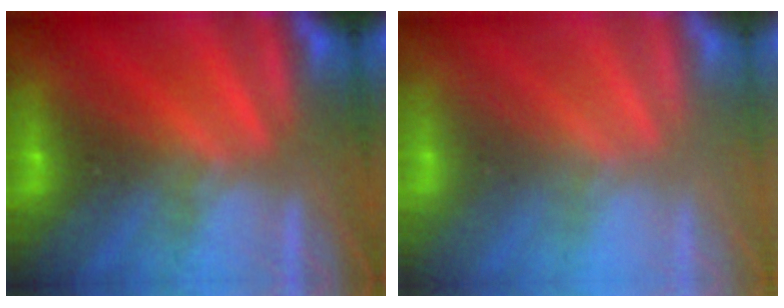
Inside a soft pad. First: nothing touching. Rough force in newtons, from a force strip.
{"total": 3.0}